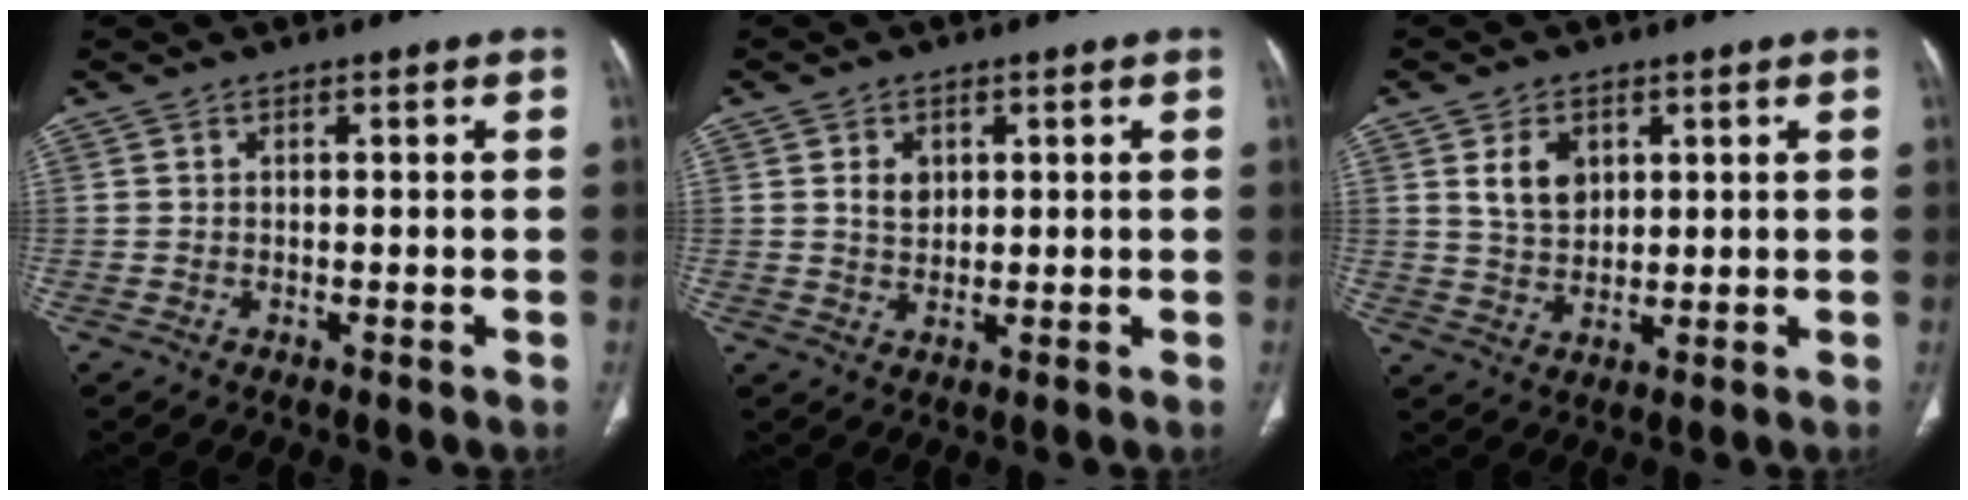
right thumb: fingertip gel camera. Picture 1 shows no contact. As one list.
[{"total": 3.5, "force": [1.1, 2.6, 2.1], "torque": [-0.022, -0.007, 0.023]}, {"total": 6.1, "force": [2.3, 4.3, 3.7], "torque": [-0.047, -0.017, 0.048]}]